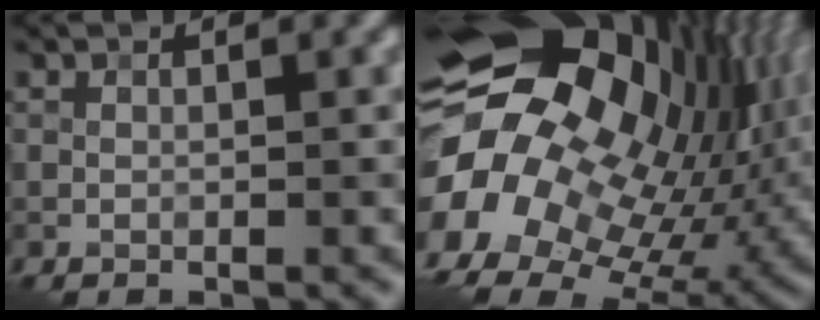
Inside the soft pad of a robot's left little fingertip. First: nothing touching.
{"total": 20.4, "force": [-0.5, 15.6, 13.1], "torque": [-0.228, -0.014, -0.005]}